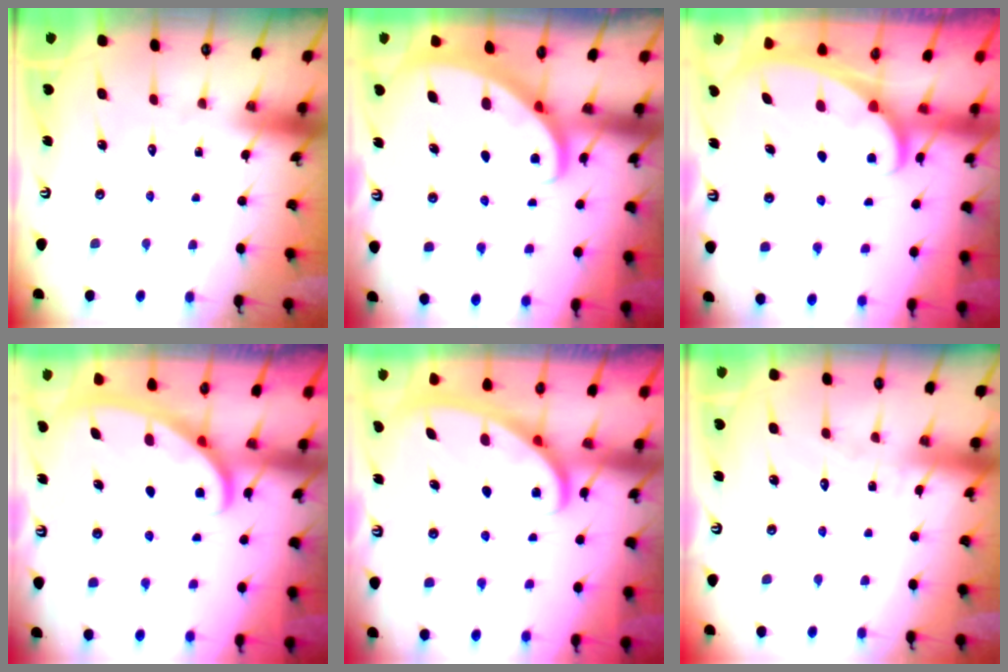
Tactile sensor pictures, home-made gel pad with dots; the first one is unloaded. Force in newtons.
{"total": 2.6, "press": 2.6, "slide": 0.3}
{"total": 2.1, "press": 2.1, "slide": 0.3}
{"total": 2.8, "press": 2.8, "slide": 0.4}
{"total": 2.7, "press": 2.7, "slide": 0.4}
{"total": 4.7, "press": 4.6, "slide": 0.5}